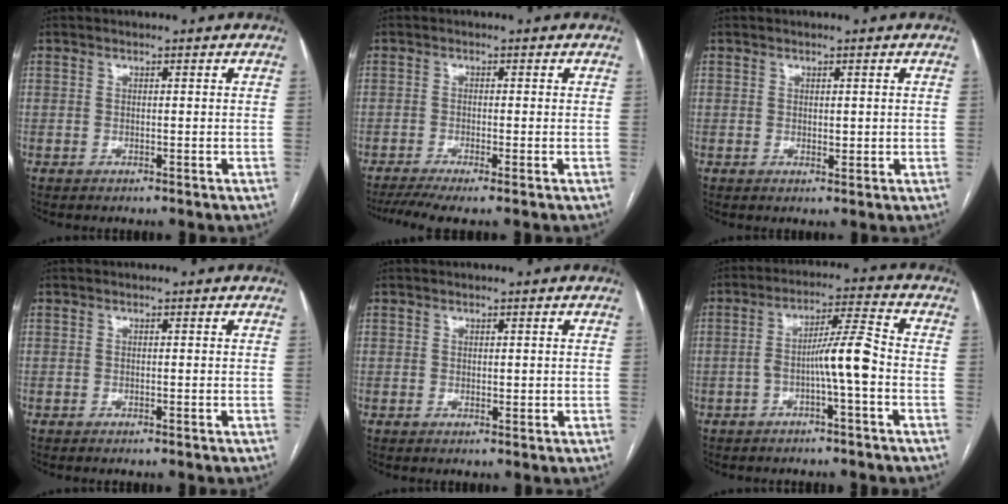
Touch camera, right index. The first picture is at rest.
{"total": 5.4, "force": [-3.8, 0.1, 3.9], "torque": [-0.067, -0.008, -0.065]}
{"total": 1.4, "force": [0.2, 0.9, 1.1], "torque": [-0.015, -0.005, 0.005]}
{"total": 0.0}
{"total": 1.0, "force": [0.3, 0.6, 0.8], "torque": [-0.010, -0.004, 0.005]}
{"total": 7.2, "force": [-2.1, 0.0, 6.9], "torque": [-0.122, 0.022, -0.033]}